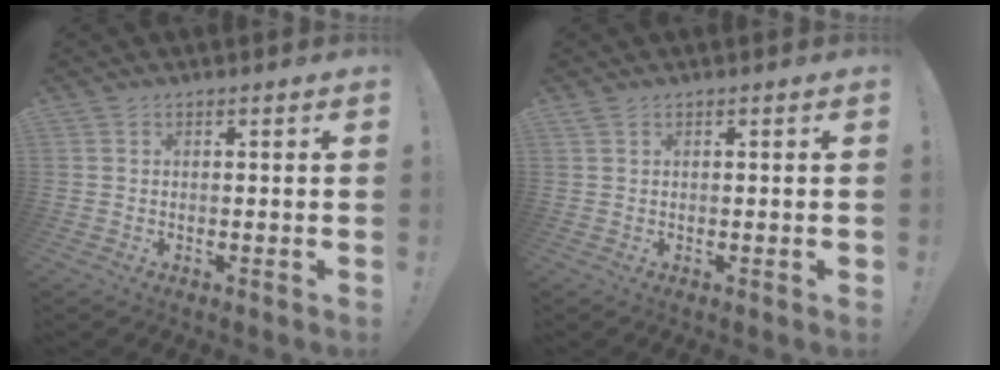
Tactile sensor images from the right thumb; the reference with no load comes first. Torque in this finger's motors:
{"motor_torque": [0.03, 0.04, 0.15, 0.17, 0.24]}